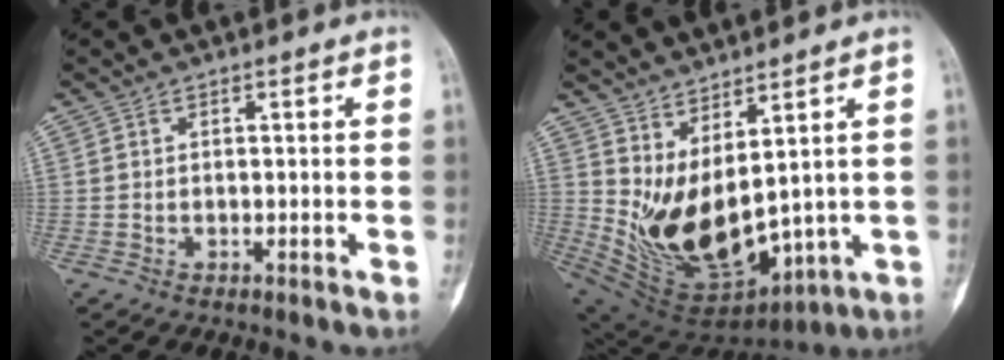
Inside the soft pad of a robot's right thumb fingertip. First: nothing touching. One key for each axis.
{"total": 17.1, "fx": 3.8, "fy": 7.9, "fz": 14.7, "tx": -0.248, "ty": -0.061, "tz": 0.105}